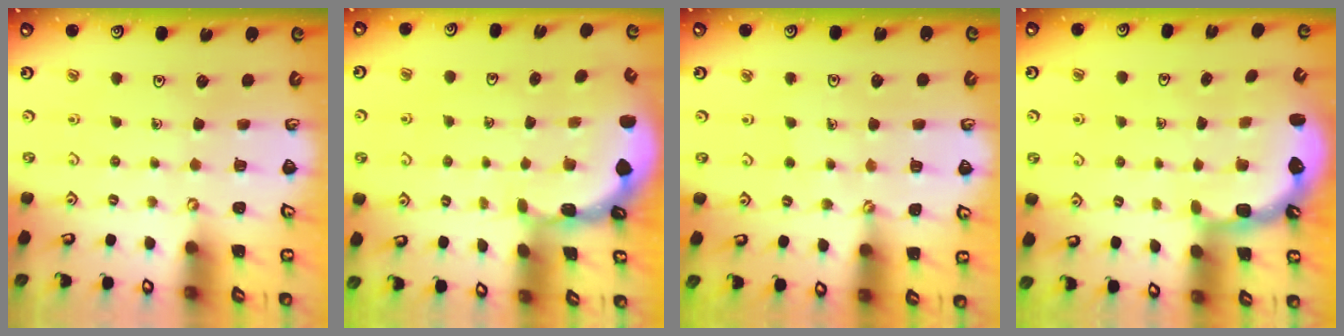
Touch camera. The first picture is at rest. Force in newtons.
{"total": 1.0, "press": 1.0, "slide": 0.0}
{"total": 2.5, "press": 2.5, "slide": 0.2}
{"total": 2.8, "press": 2.2, "slide": 1.8}